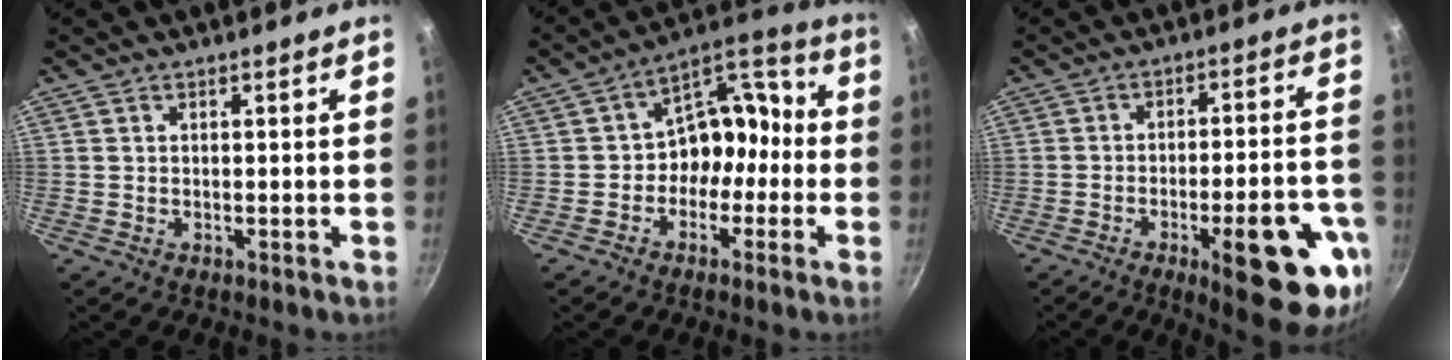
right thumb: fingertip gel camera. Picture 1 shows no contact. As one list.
[{"total": 11.3, "force": [-2.2, 8.5, 7.1], "torque": [-0.051, 0.065, -0.048]}, {"total": 19.6, "force": [-8.0, 6.1, 16.8], "torque": [-0.179, 0.024, -0.102]}]